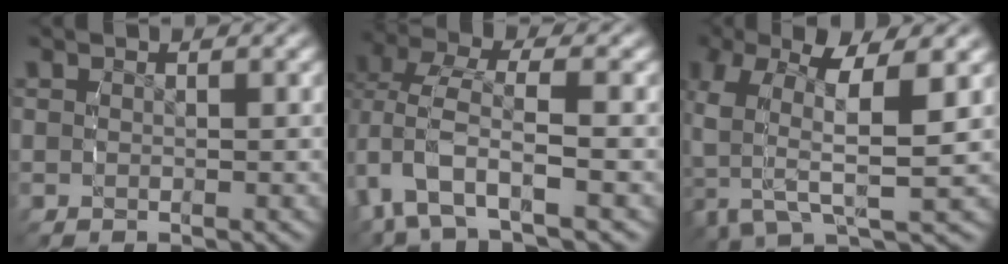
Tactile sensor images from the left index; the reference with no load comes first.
{"total": 3.5, "force": [-0.7, 1.5, 3.1], "torque": [-0.104, -0.017, -0.008]}
{"total": 7.6, "force": [-0.3, 3.6, 6.7], "torque": [-0.138, -0.018, 0.003]}